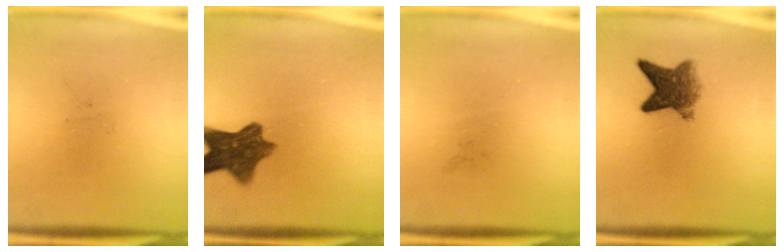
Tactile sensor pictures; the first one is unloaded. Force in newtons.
{"total": 9.1}
{"total": 0.0}
{"total": 6.1}